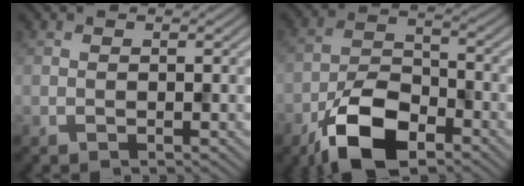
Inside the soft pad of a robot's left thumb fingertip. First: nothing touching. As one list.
[{"total": 9.9, "force": [-5.9, 4.6, 6.6], "torque": [-0.121, -0.001, -0.125]}]